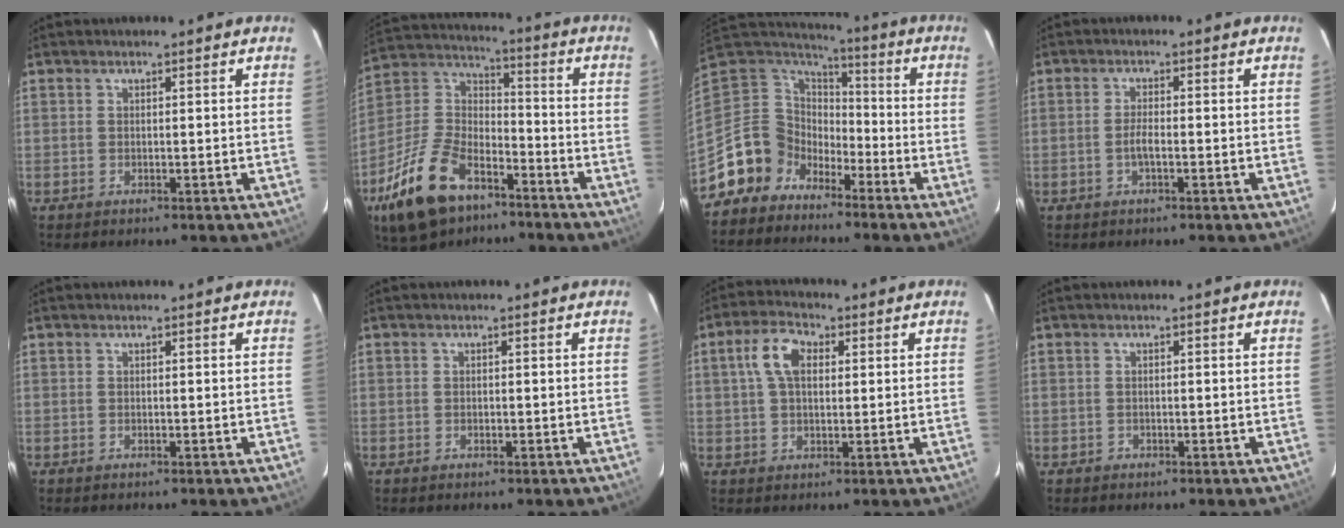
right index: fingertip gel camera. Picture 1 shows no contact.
{"total": 20.4, "force": [-12.1, 11.1, 12.1], "torque": [-0.262, 0.002, -0.214]}
{"total": 11.2, "force": [-7.5, 8.3, 0.4], "torque": [-0.037, 0.035, -0.146]}
{"total": 2.2, "force": [-0.8, 0.5, 2.0], "torque": [-0.041, 0.002, -0.017]}
{"total": 0.0}
{"total": 0.6, "force": [-0.3, 0.4, 0.4], "torque": [-0.006, 0.002, -0.005]}
{"total": 6.8, "force": [1.7, 4.0, 5.2], "torque": [-0.102, 0.022, 0.032]}
{"total": 0.9, "force": [-0.5, 0.7, -0.1], "torque": [0.003, 0.001, -0.006]}